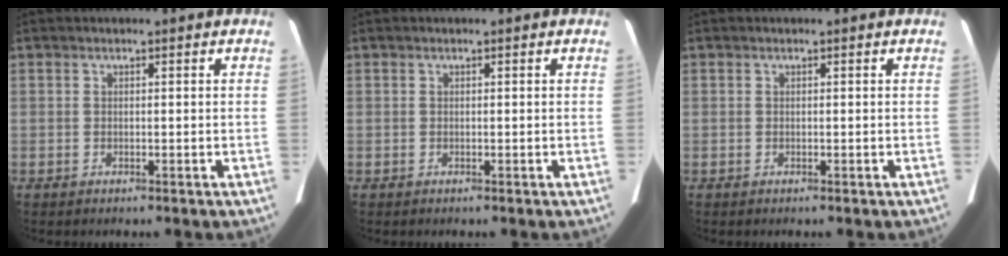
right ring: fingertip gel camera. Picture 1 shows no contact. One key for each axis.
{"total": 0.0}
{"total": 0.0}